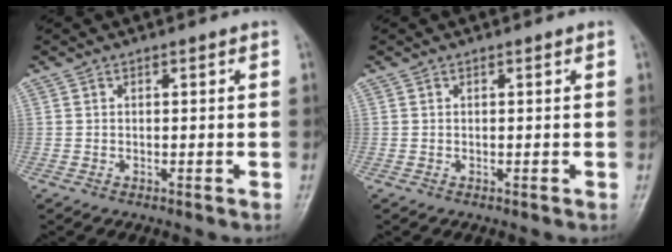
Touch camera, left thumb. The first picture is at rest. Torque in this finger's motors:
{"motor_torque": [0.00, 0.00, -0.02, -0.02, 0.00]}